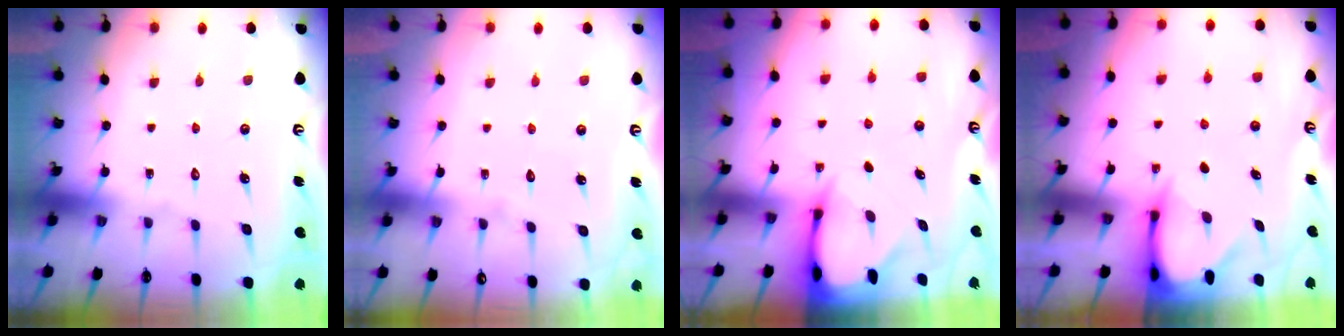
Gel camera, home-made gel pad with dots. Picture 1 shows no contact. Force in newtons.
{"total": 1.8, "press": 1.8, "slide": 0.1}
{"total": 3.1, "press": 3.1, "slide": 0.4}
{"total": 3.2, "press": 3.2, "slide": 0.3}